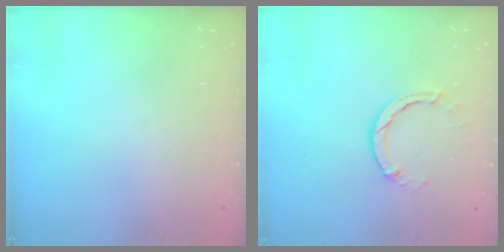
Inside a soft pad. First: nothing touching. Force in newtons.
{"total": 2.7, "press": 2.7, "slide": 0.3}